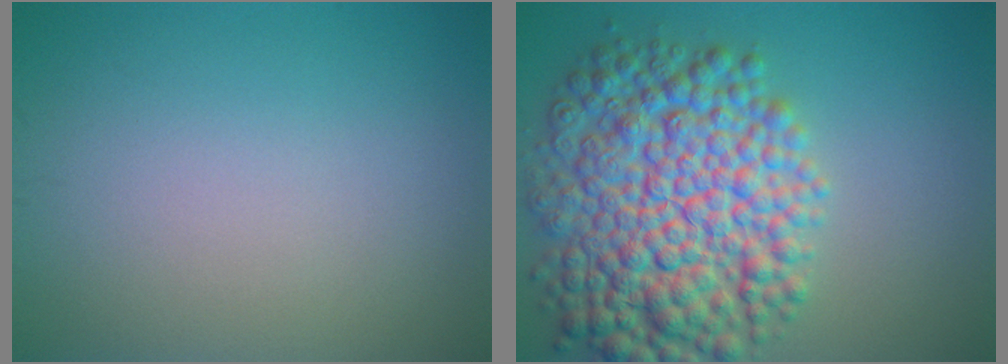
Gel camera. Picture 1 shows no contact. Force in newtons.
{"total": 11.3, "press": 11.3, "slide": 0.1}